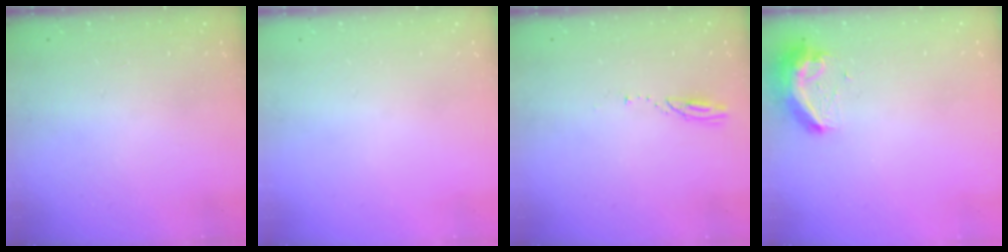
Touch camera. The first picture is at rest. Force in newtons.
{"total": 16.0, "press": 1.9, "slide": 15.9}
{"total": 3.2, "press": 3.2, "slide": 0.3}
{"total": 9.5, "press": 9.5, "slide": 0.6}